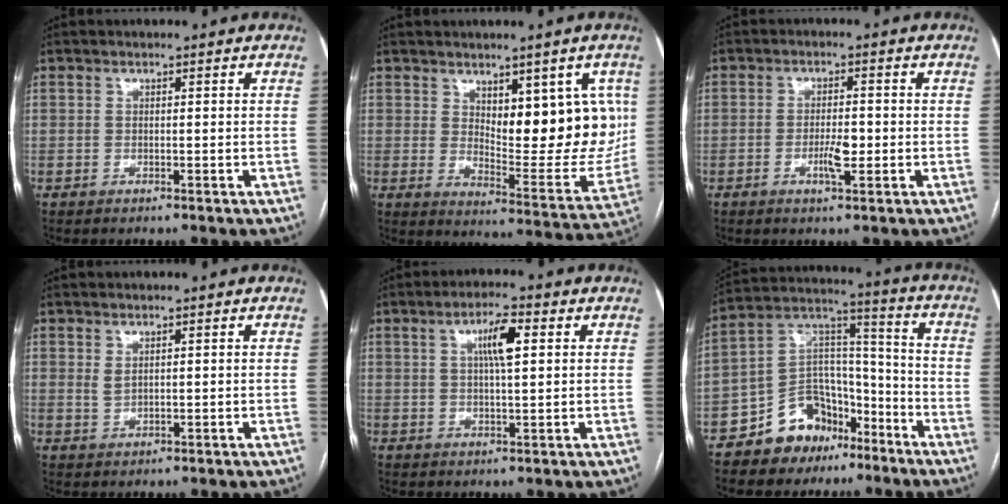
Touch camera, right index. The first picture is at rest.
{"total": 13.9, "force": [3.9, 5.3, 12.2], "torque": [-0.151, -0.005, 0.070]}
{"total": 3.7, "force": [-1.0, 0.9, 3.4], "torque": [-0.061, 0.001, -0.015]}
{"total": 1.4, "force": [0.7, 0.6, 1.1], "torque": [-0.022, -0.003, 0.020]}
{"total": 5.5, "force": [1.7, 0.8, 5.2], "torque": [-0.093, 0.008, 0.030]}
{"total": 12.7, "force": [-8.5, 8.3, 4.4], "torque": [-0.077, 0.061, -0.145]}